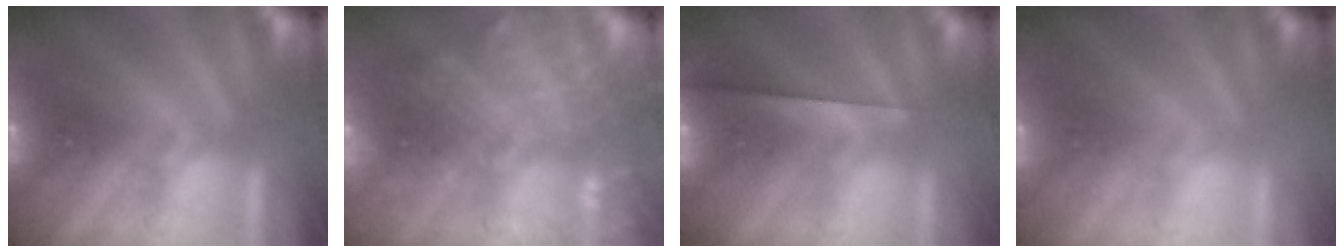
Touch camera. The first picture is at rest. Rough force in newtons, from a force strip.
{"total": 9.0}
{"total": 2.3}
{"total": 2.9}